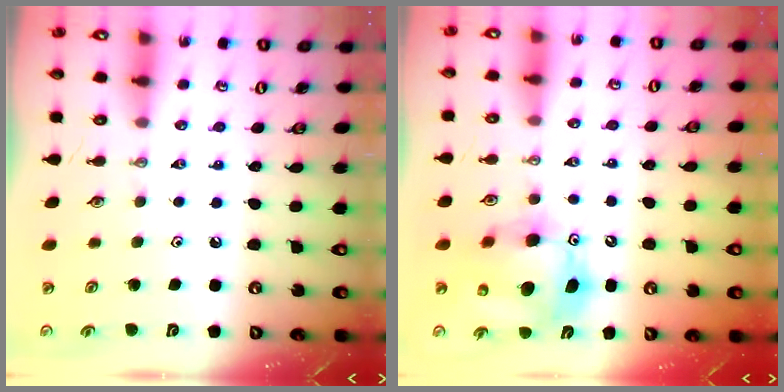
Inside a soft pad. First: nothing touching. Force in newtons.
{"total": 13.7, "press": 13.5, "slide": 2.3}